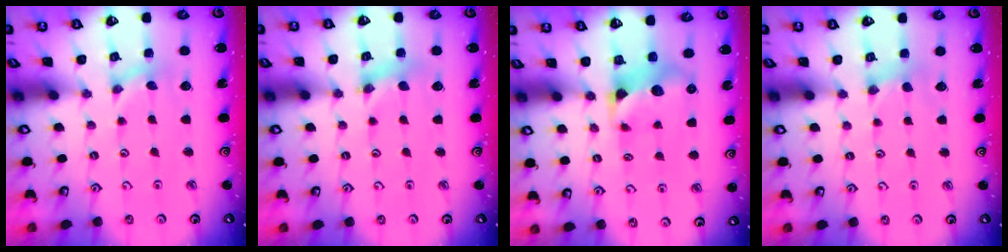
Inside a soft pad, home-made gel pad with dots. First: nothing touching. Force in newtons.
{"total": 1.7, "press": 1.7, "slide": 0.2}
{"total": 6.8, "press": 6.8, "slide": 0.5}
{"total": 1.5, "press": 1.5, "slide": 0.2}